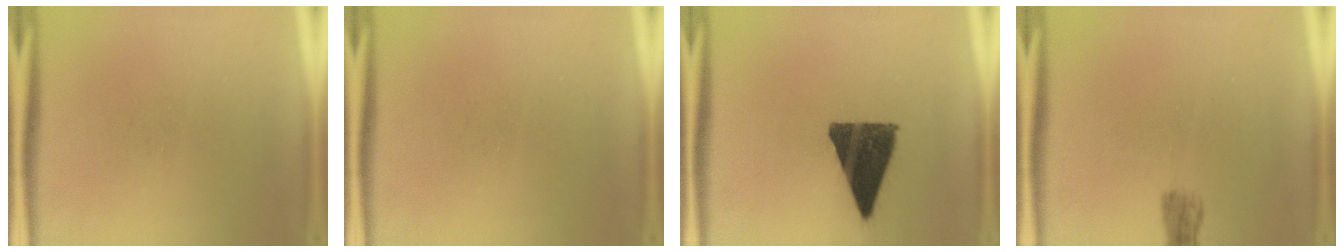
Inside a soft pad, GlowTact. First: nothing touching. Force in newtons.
{"total": 0.0}
{"total": 13.0}
{"total": 2.1}